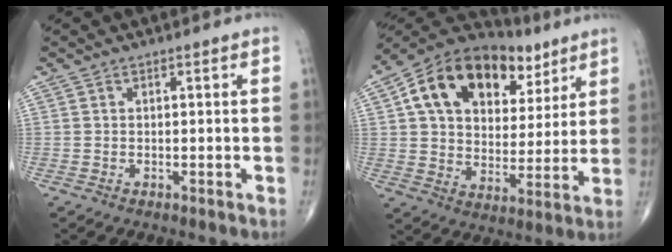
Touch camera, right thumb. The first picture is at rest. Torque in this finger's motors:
{"motor_torque": [-0.16, 3.40, 0.75, 0.11, 0.16]}